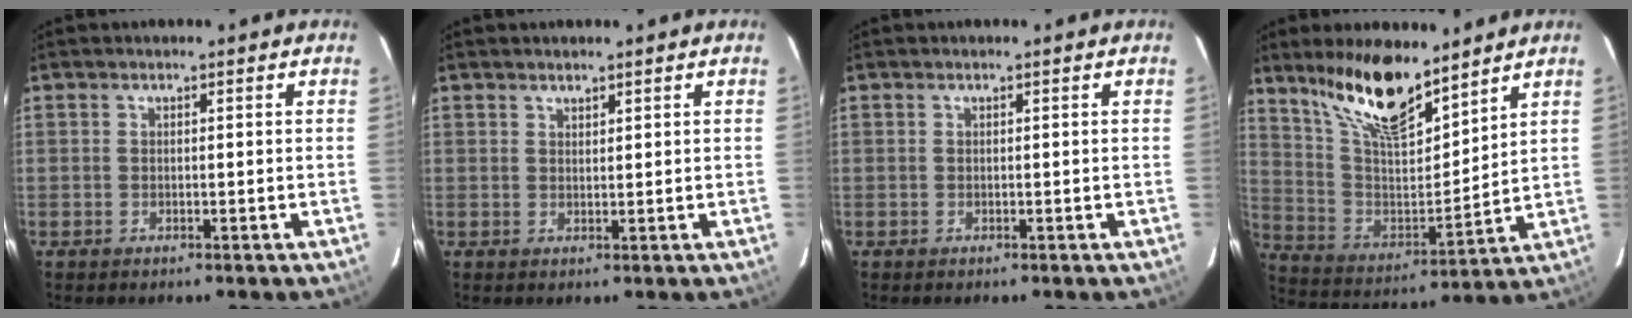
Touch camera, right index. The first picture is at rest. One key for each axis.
{"total": 1.5, "fx": 1.3, "fy": 0.5, "fz": 0.4, "tx": -0.004, "ty": 0.001, "tz": 0.023}
{"total": 0.0}
{"total": 16.9, "fx": 12.6, "fy": 5.2, "fz": 10.0, "tx": -0.188, "ty": -0.003, "tz": 0.243}